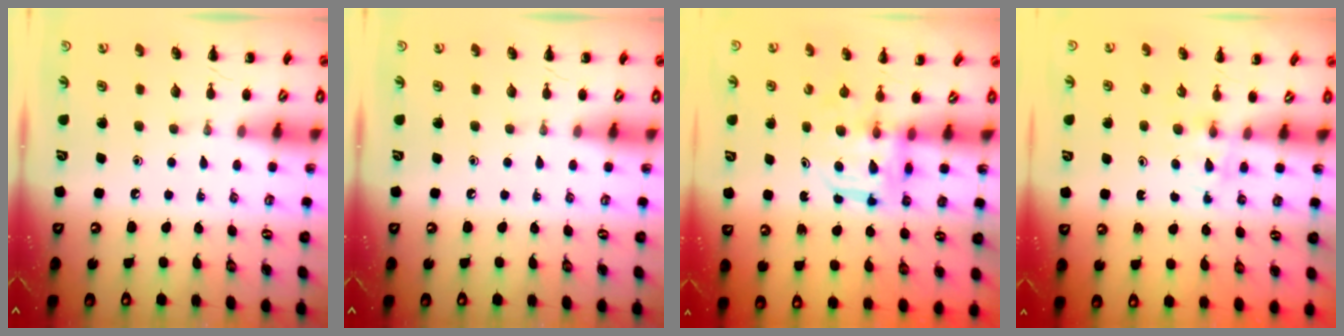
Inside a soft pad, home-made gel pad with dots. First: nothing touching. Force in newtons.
{"total": 0.0}
{"total": 3.2, "press": 3.2, "slide": 0.2}
{"total": 3.2, "press": 2.9, "slide": 1.4}